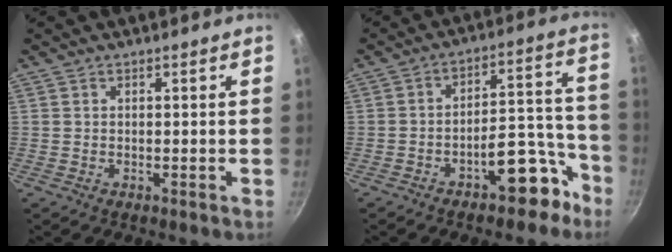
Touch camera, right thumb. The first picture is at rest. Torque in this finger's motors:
{"motor_torque": [2.92, 1.27, 1.32, -1.34, 0.37]}